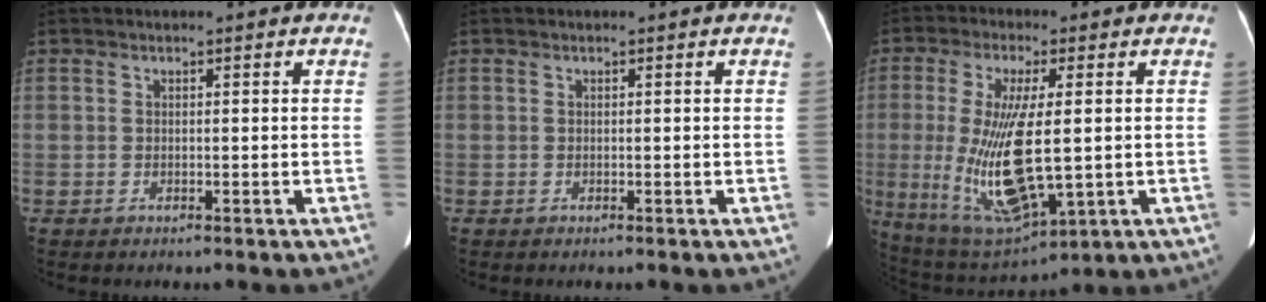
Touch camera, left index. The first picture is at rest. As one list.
[{"total": 0.0}, {"total": 14.4, "force": [-1.1, 4.1, 13.7], "torque": [-0.276, -0.019, -0.001]}]